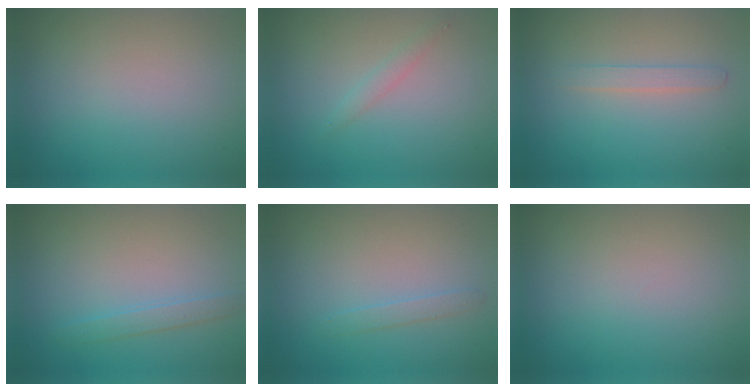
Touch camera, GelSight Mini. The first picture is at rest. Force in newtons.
{"total": 1.0, "press": 1.0, "slide": 0.0}
{"total": 1.4, "press": 1.4, "slide": 0.0}
{"total": 1.3, "press": 1.3, "slide": 0.1}
{"total": 1.0, "press": 1.0, "slide": 0.0}
{"total": 0.0}